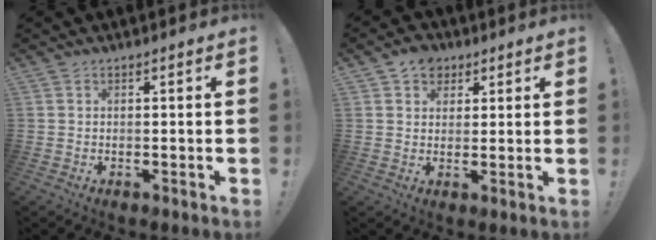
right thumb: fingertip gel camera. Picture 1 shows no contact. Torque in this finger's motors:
{"motor_torque": [-0.50, 0.50, 0.03, -0.01, 0.04]}